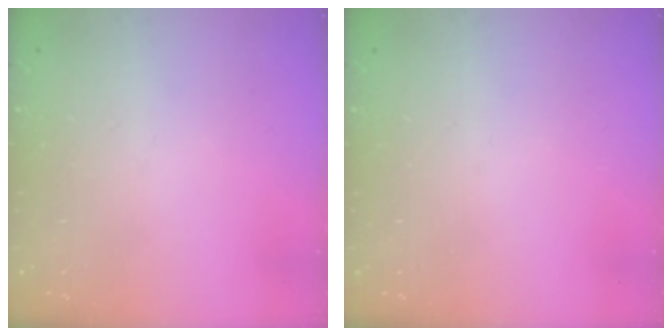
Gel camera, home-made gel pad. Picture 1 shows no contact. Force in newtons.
{"total": 0.0}